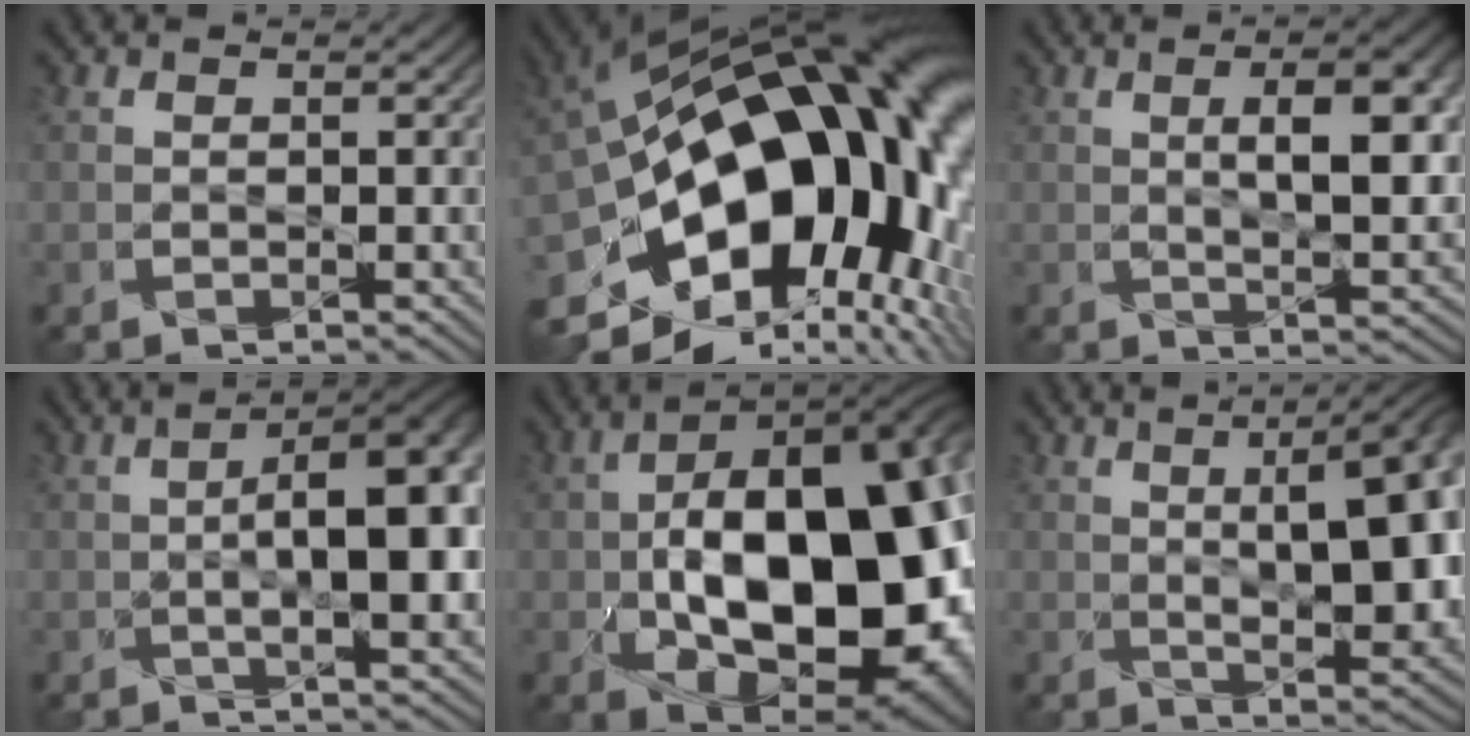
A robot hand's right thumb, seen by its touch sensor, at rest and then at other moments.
{"total": 22.4, "force": [-2.0, 14.1, 17.3], "torque": [-0.325, -0.058, -0.011]}
{"total": 8.3, "force": [1.5, 2.9, 7.6], "torque": [-0.116, 0.003, 0.026]}
{"total": 10.1, "force": [-0.3, 3.7, 9.4], "torque": [-0.120, 0.009, -0.005]}
{"total": 19.2, "force": [-2.6, 10.7, 15.7], "torque": [-0.252, -0.017, -0.037]}
{"total": 12.9, "force": [2.0, 4.8, 11.8], "torque": [-0.152, 0.023, 0.026]}